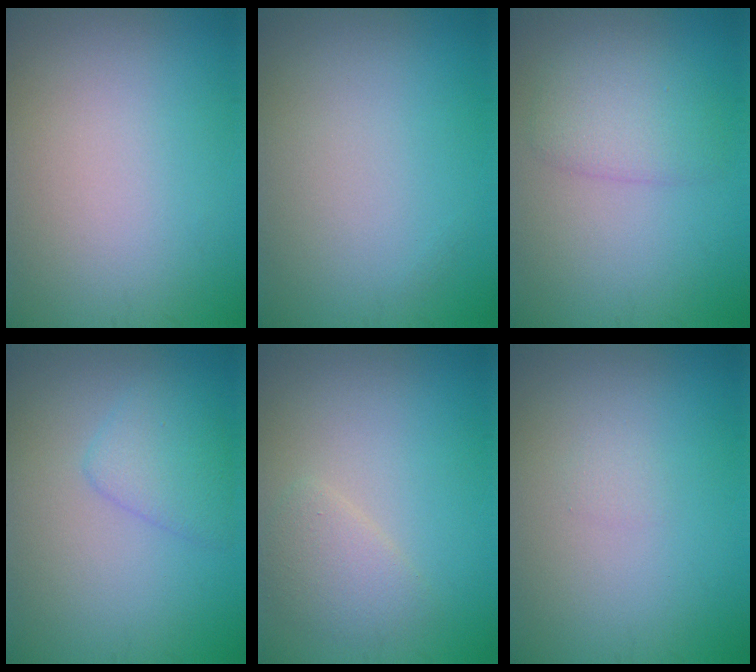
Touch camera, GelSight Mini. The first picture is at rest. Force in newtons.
{"total": 0.0}
{"total": 2.9, "press": 2.9, "slide": 0.2}
{"total": 2.7, "press": 2.7, "slide": 0.0}
{"total": 2.1, "press": 2.1, "slide": 0.1}
{"total": 0.5, "press": 0.5, "slide": 0.1}